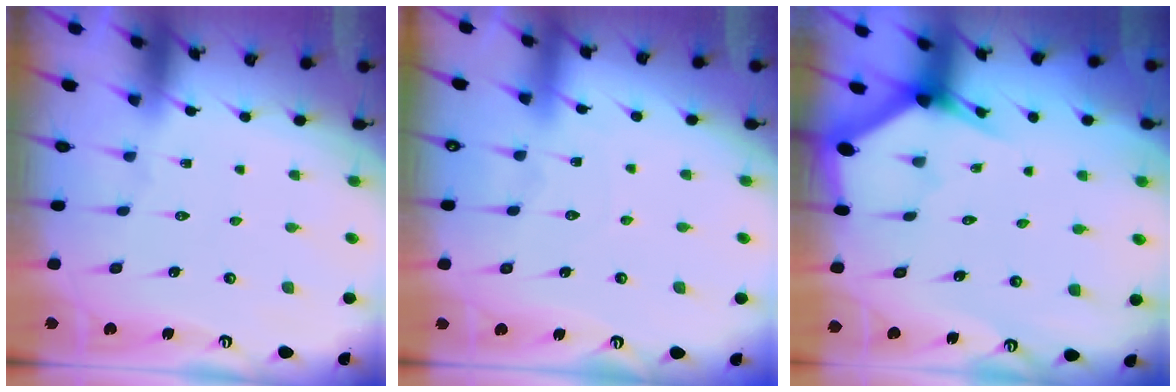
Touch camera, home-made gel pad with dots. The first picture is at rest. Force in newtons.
{"total": 3.1, "press": 3.0, "slide": 0.3}
{"total": 2.8, "press": 2.8, "slide": 0.1}